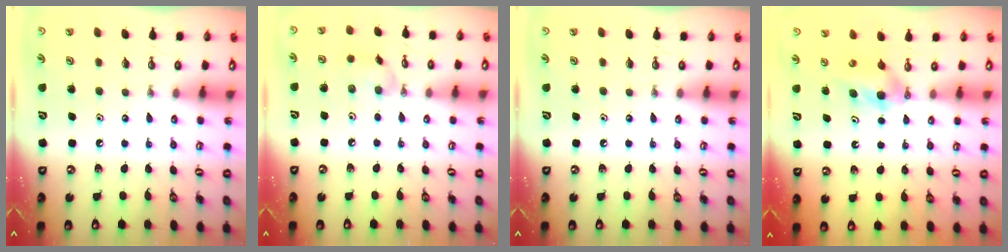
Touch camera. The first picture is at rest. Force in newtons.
{"total": 6.8, "press": 6.8, "slide": 0.9}
{"total": 0.0}
{"total": 4.4, "press": 4.4, "slide": 0.6}